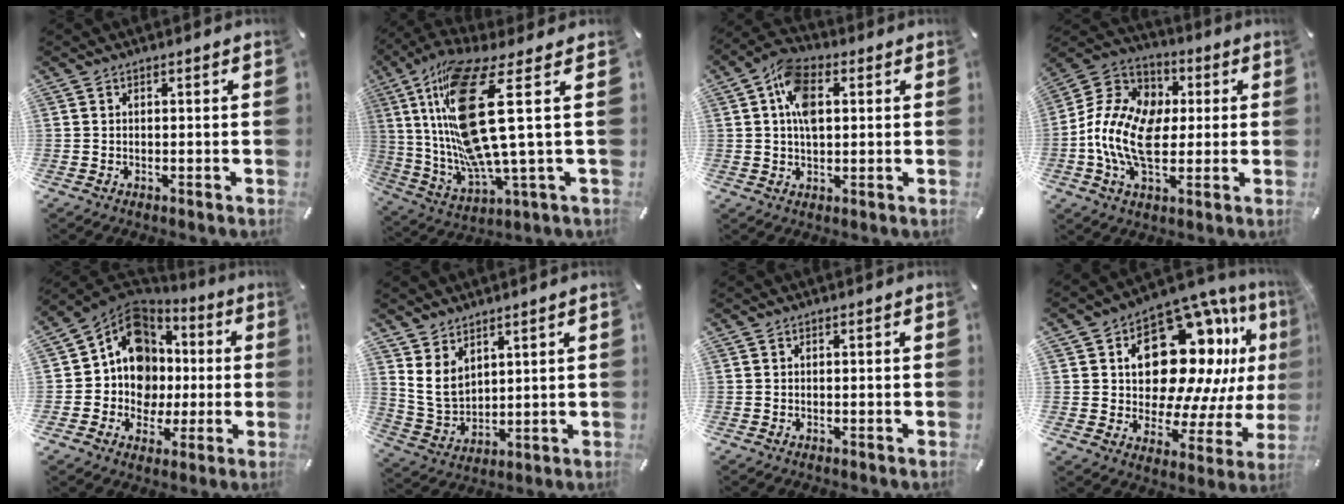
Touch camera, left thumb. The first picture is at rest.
{"total": 26.0, "force": [5.2, 7.0, 24.5], "torque": [-0.513, -0.046, 0.086]}
{"total": 9.7, "force": [1.9, 6.2, 7.3], "torque": [-0.140, 0.006, 0.033]}
{"total": 15.7, "force": [-1.7, 10.9, 11.2], "torque": [-0.253, 0.018, -0.029]}
{"total": 13.7, "force": [1.1, 12.5, 5.5], "torque": [-0.110, -0.024, 0.029]}
{"total": 7.4, "force": [4.0, 5.5, 2.9], "torque": [-0.088, -0.024, 0.073]}
{"total": 0.0}
{"total": 21.6, "force": [7.8, 13.4, 15.0], "torque": [-0.230, -0.059, 0.139]}